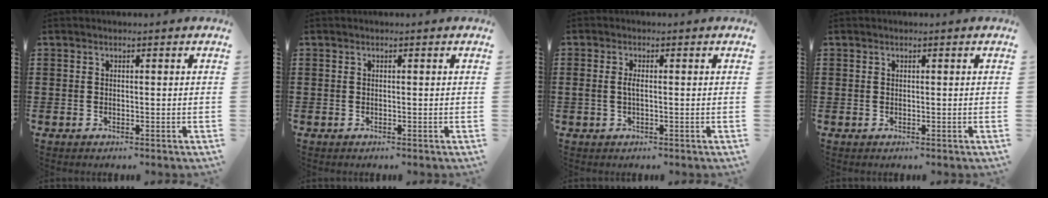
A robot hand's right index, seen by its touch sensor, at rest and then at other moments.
{"total": 0.0}
{"total": 1.7, "force": [-0.3, 0.5, 1.6], "torque": [-0.046, -0.004, -0.011]}
{"total": 0.0}